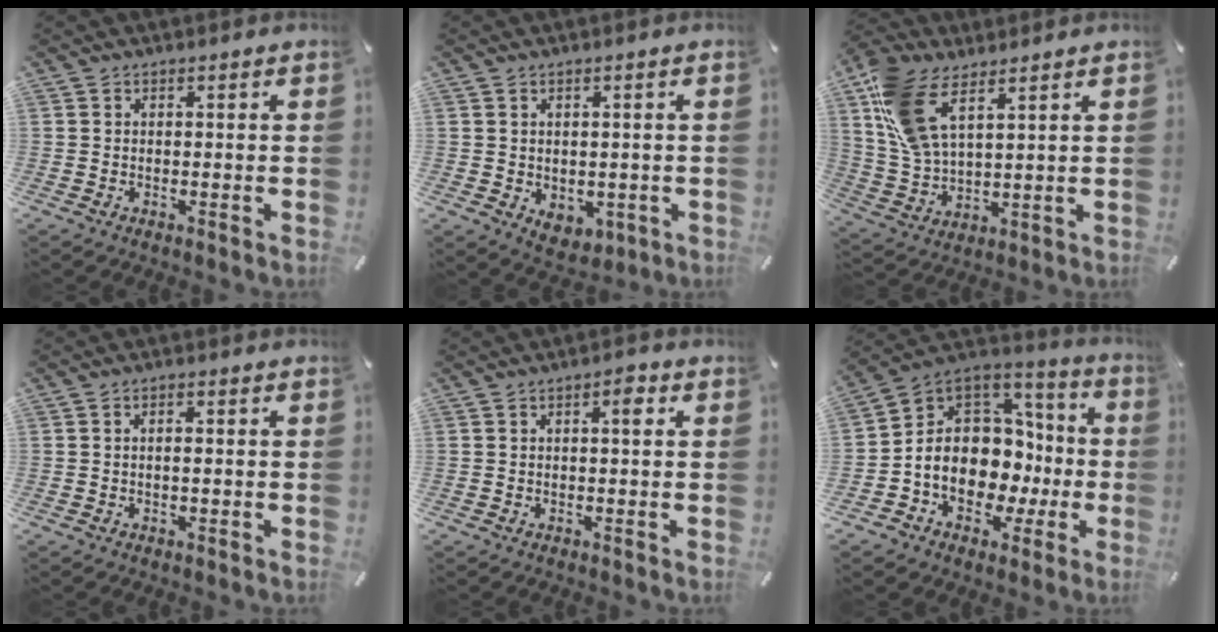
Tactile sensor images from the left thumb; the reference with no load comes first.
{"total": 3.6, "force": [0.2, 3.3, 1.5], "torque": [-0.011, 0.001, 0.007]}
{"total": 12.3, "force": [7.2, 5.9, 8.0], "torque": [-0.204, -0.025, 0.130]}
{"total": 1.5, "force": [0.0, 0.5, 1.4], "torque": [-0.025, 0.002, -0.002]}
{"total": 2.8, "force": [0.7, 1.0, 2.5], "torque": [-0.034, 0.004, 0.006]}
{"total": 13.4, "force": [-2.1, 11.3, 6.9], "torque": [-0.136, -0.022, -0.039]}